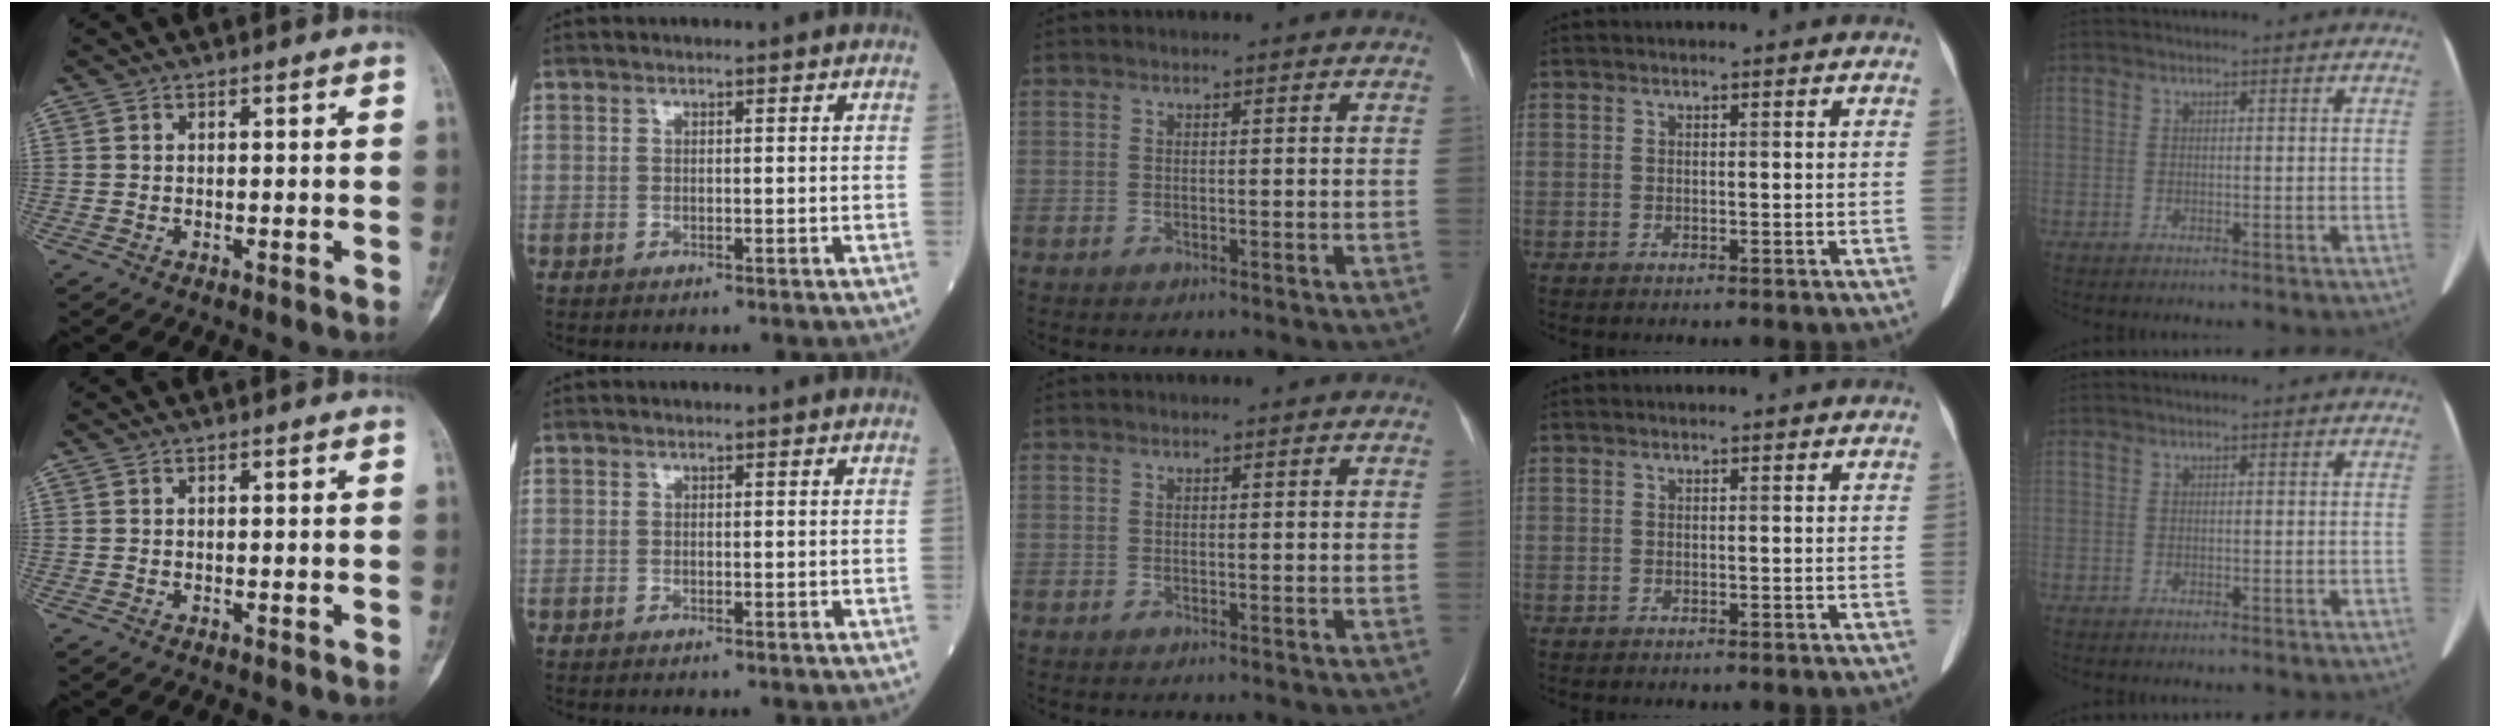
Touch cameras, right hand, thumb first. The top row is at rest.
{}